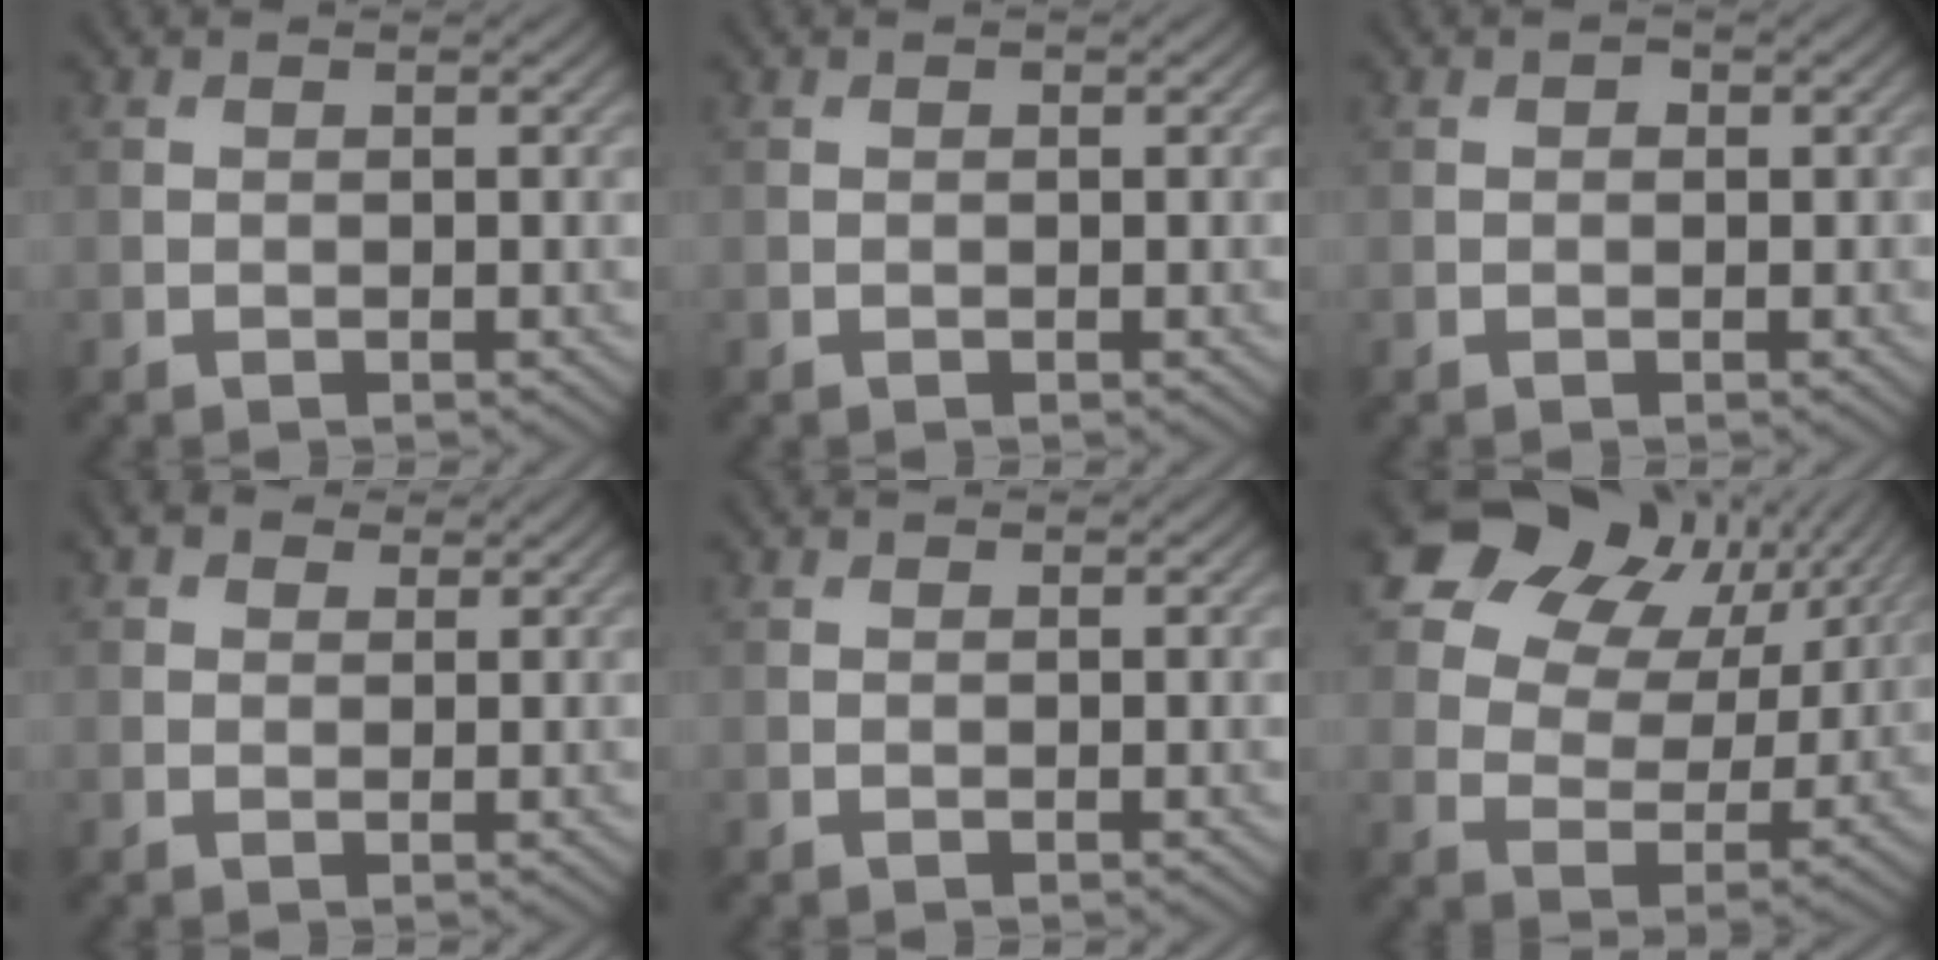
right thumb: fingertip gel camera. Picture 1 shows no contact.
{"total": 0.0}
{"total": 0.8, "force": [0.0, 0.7, 0.4], "torque": [-0.002, -0.005, -0.003]}
{"total": 2.1, "force": [1.3, 1.4, 0.8], "torque": [-0.016, 0.004, 0.021]}
{"total": 0.0}
{"total": 15.6, "force": [9.0, 10.0, 8.0], "torque": [-0.170, 0.037, 0.138]}